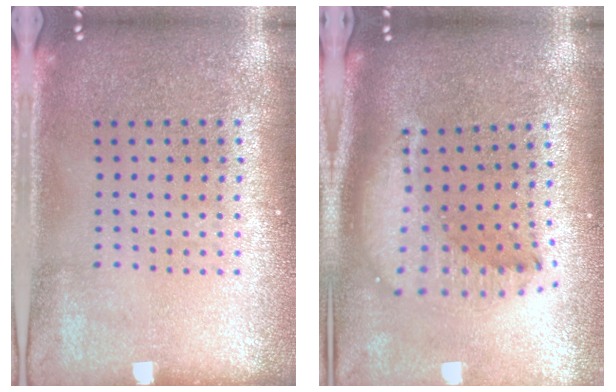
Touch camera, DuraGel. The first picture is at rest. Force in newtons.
{"total": 2.1, "press": 1.6, "slide": 1.3}